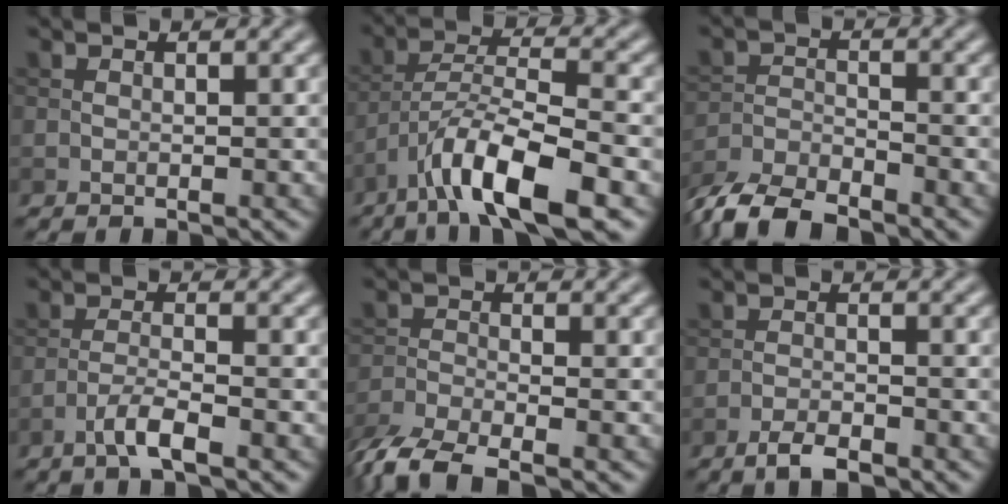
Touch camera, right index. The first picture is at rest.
{"total": 8.9, "force": [-5.4, 2.0, 6.7], "torque": [-0.113, 0.007, -0.100]}
{"total": 6.1, "force": [-5.3, 1.6, 2.6], "torque": [-0.046, -0.011, -0.108]}
{"total": 2.7, "force": [-1.6, 0.4, 2.1], "torque": [-0.042, 0.007, -0.036]}
{"total": 5.6, "force": [-4.4, 1.6, 3.2], "torque": [-0.067, -0.015, -0.093]}
{"total": 2.4, "force": [-1.8, 0.7, 1.5], "torque": [-0.027, 0.001, -0.036]}